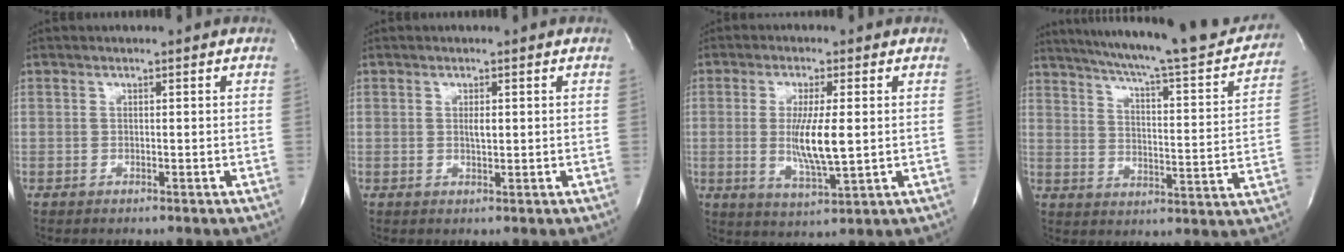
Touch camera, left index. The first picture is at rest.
{"total": 1.3, "force": [0.4, 0.4, 1.2], "torque": [-0.023, -0.001, 0.007]}
{"total": 7.9, "force": [0.2, 0.9, 7.8], "torque": [-0.154, -0.020, 0.005]}
{"total": 24.3, "force": [22.0, 2.0, 10.3], "torque": [-0.160, -0.047, 0.285]}